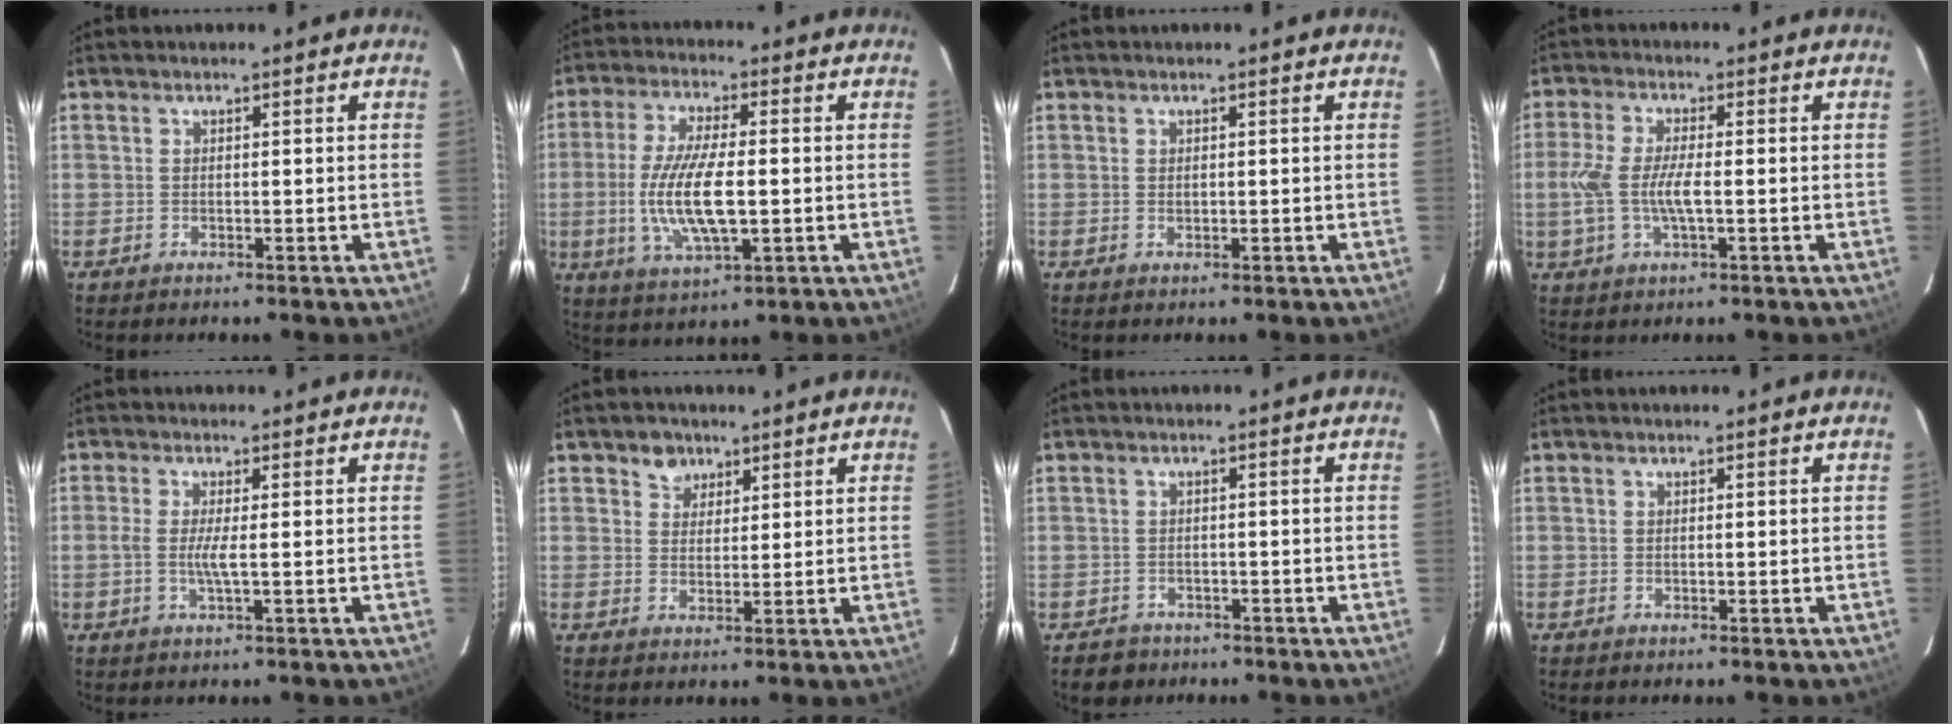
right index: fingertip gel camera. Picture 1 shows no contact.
{"total": 12.8, "force": [-1.3, 4.1, 12.1], "torque": [-0.245, -0.008, -0.022]}
{"total": 0.8, "force": [0.2, 0.5, 0.6], "torque": [-0.010, 0.002, 0.005]}
{"total": 7.6, "force": [-1.0, 2.3, 7.1], "torque": [-0.151, -0.002, -0.021]}
{"total": 3.0, "force": [-0.3, -0.1, 3.0], "torque": [-0.063, -0.004, -0.010]}
{"total": 3.7, "force": [2.3, 2.9, 0.6], "torque": [0.001, 0.007, 0.039]}
{"total": 3.4, "force": [-2.2, 2.6, 0.3], "torque": [-0.010, 0.010, -0.030]}
{"total": 0.0}